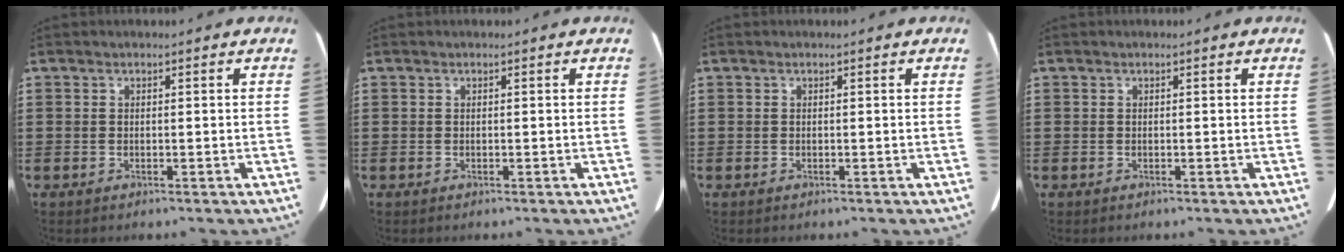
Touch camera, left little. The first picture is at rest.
{"total": 0.0}
{"total": 0.0}
{"total": 0.0}